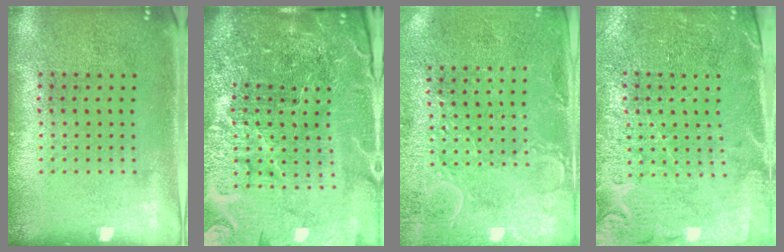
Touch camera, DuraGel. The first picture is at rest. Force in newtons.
{"total": 6.7, "press": 5.8, "slide": 3.3}
{"total": 2.7, "press": 2.6, "slide": 0.8}
{"total": 3.4, "press": 3.3, "slide": 1.1}